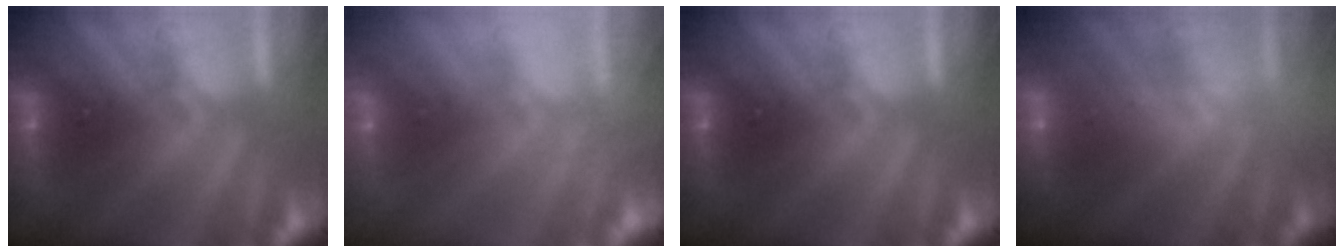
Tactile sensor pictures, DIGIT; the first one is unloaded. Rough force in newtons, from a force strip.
{"total": 9.6}
{"total": 0.0}
{"total": 2.5}